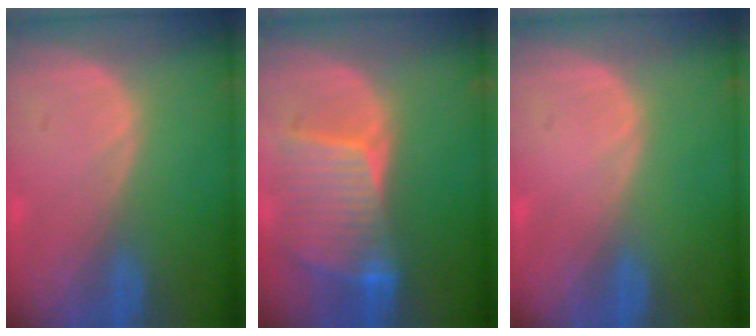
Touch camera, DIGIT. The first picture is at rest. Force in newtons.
{"total": 8.5, "press": 7.8, "slide": 3.5}
{"total": 0.0}